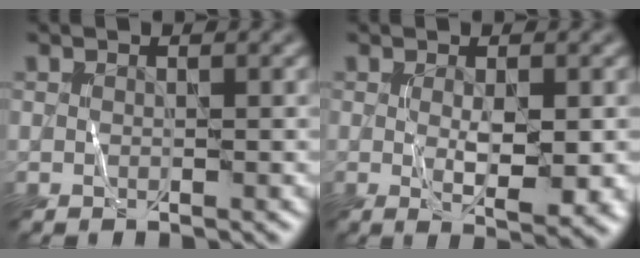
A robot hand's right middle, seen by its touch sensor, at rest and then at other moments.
{"total": 3.8, "force": [-0.2, 1.0, 3.7], "torque": [-0.064, -0.009, 0.003]}